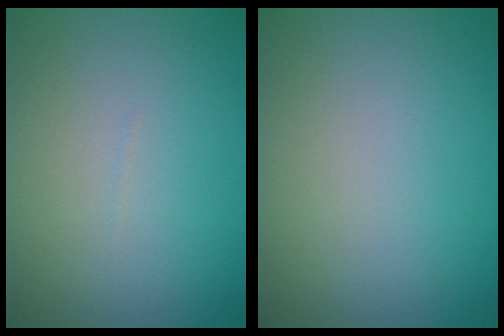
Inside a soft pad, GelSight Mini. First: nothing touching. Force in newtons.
{"total": 0.0}